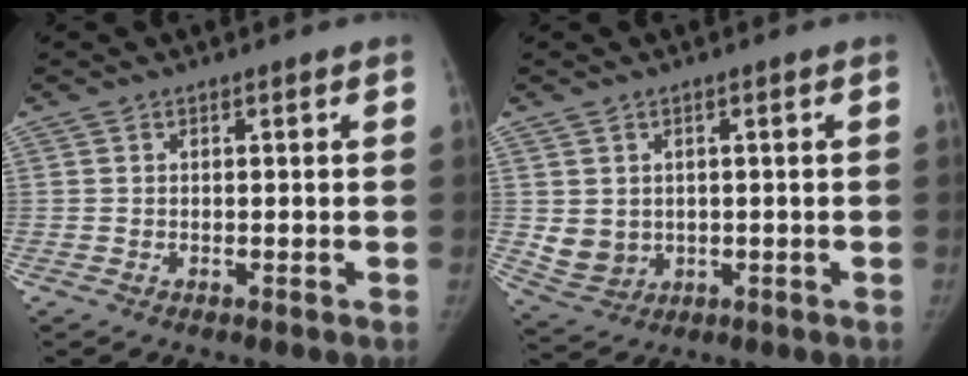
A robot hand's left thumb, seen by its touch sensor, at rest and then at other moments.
{"total": 5.3, "force": [0.5, 4.6, 2.5], "torque": [-0.033, -0.010, 0.027]}